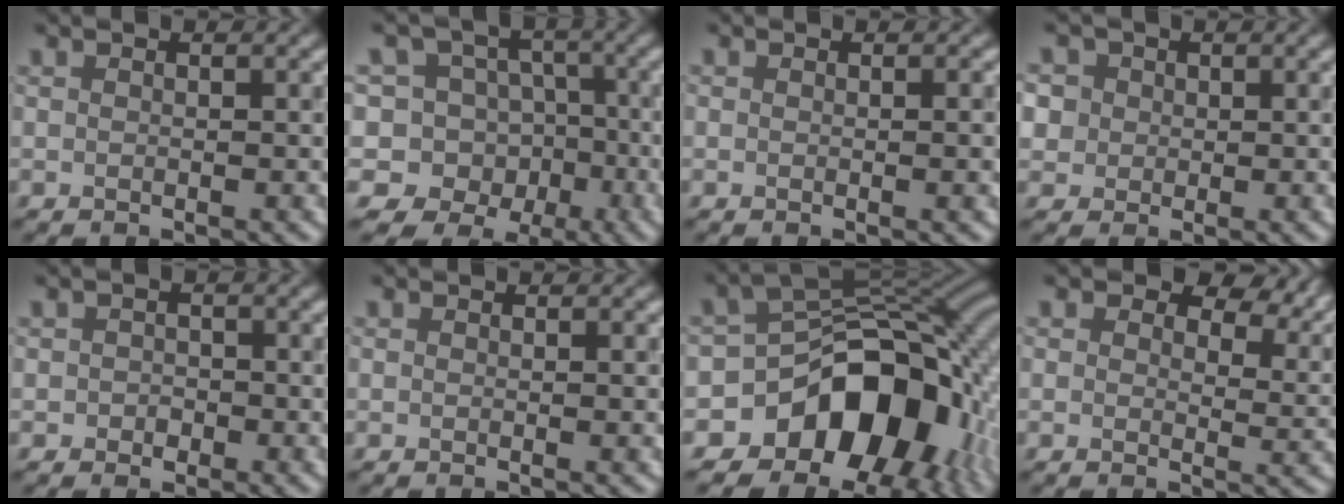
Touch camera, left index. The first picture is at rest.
{"total": 11.4, "force": [-3.9, 10.6, 2.0], "torque": [-0.042, 0.021, -0.076]}
{"total": 1.3, "force": [-0.1, 0.4, 1.2], "torque": [-0.011, -0.002, -0.002]}
{"total": 3.6, "force": [1.3, 3.1, 1.0], "torque": [-0.031, 0.017, 0.016]}
{"total": 1.0, "force": [-0.5, 0.9, 0.0], "torque": [-0.002, -0.007, -0.008]}
{"total": 0.6, "force": [-0.1, 0.1, 0.6], "torque": [-0.007, -0.003, -0.001]}
{"total": 12.7, "force": [-5.8, 8.6, 7.3], "torque": [-0.104, -0.005, -0.100]}
{"total": 8.5, "force": [4.9, 4.9, 4.9], "torque": [-0.070, 0.002, 0.070]}